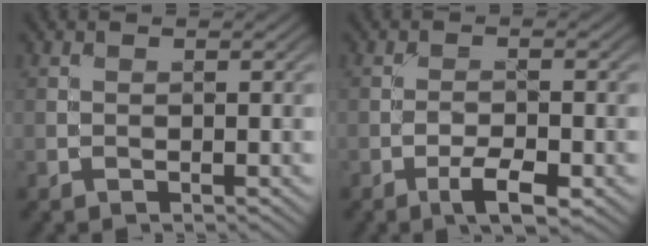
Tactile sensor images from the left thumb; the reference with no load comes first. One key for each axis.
{"total": 4.1, "fx": -2.3, "fy": 1.1, "fz": 3.2, "tx": -0.057, "ty": 0.001, "tz": -0.039}